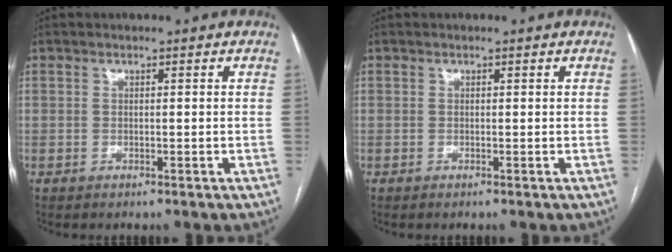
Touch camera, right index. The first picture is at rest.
{"total": 0.0}